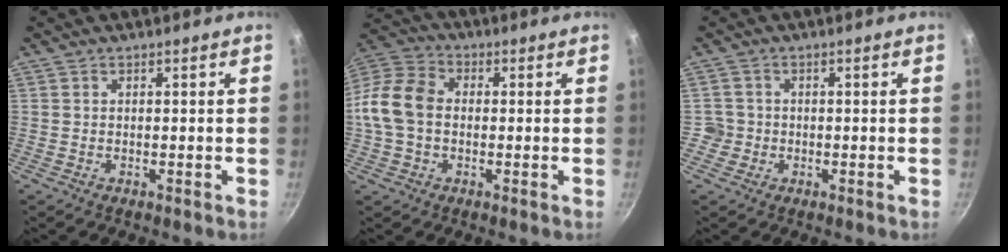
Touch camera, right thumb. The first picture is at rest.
{"total": 11.6, "force": [-0.4, 8.6, 7.8], "torque": [-0.135, 0.028, -0.026]}
{"total": 2.7, "force": [-0.7, 2.6, 0.2], "torque": [0.015, 0.015, -0.012]}